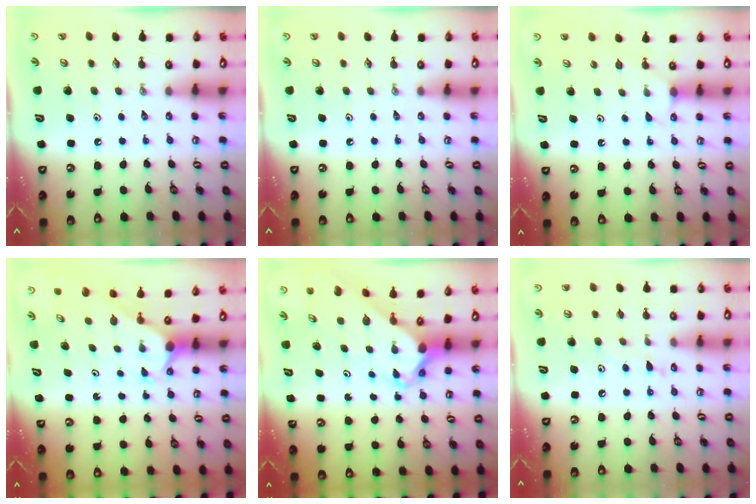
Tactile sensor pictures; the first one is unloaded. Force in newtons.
{"total": 0.0}
{"total": 2.7, "press": 2.7, "slide": 0.3}
{"total": 2.6, "press": 2.6, "slide": 0.1}
{"total": 3.5, "press": 3.5, "slide": 0.3}
{"total": 7.0, "press": 6.9, "slide": 0.7}